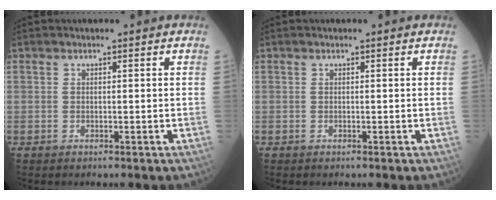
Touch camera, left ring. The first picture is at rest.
{"total": 0.0}